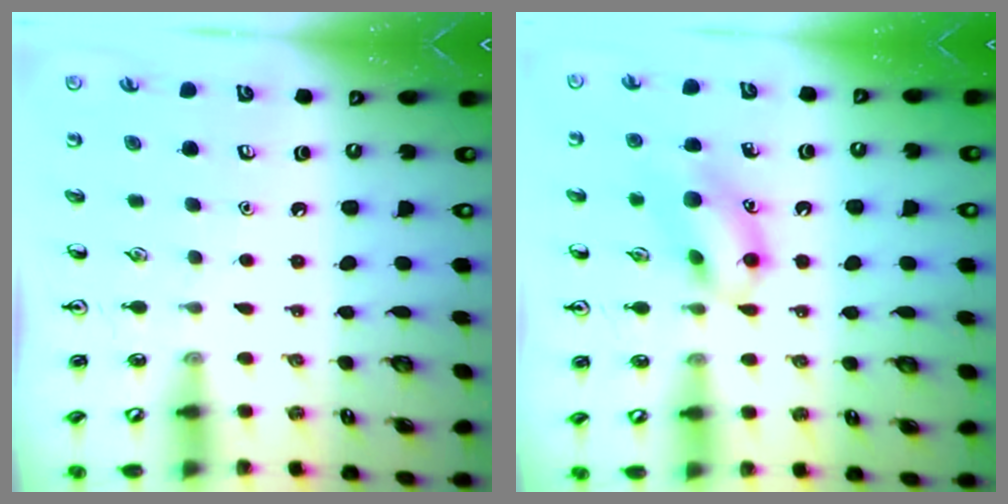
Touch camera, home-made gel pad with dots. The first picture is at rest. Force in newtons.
{"total": 12.7, "press": 12.6, "slide": 1.7}